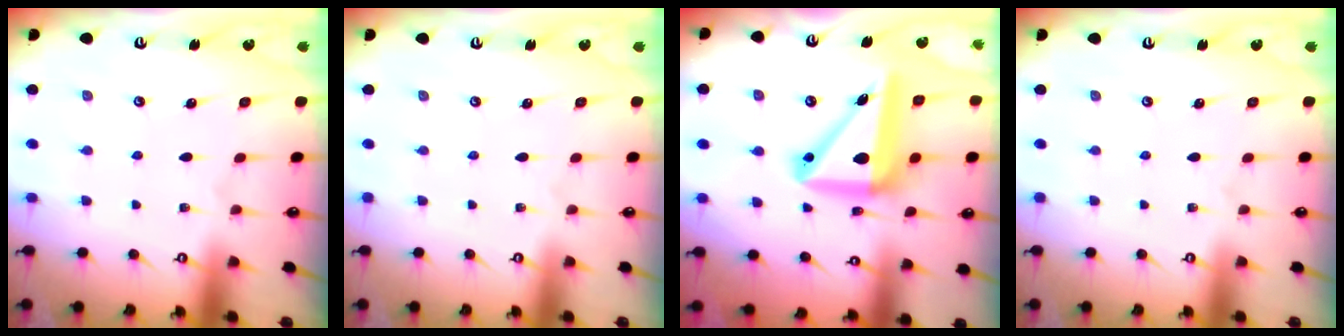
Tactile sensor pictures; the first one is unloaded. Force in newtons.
{"total": 0.0}
{"total": 14.0, "press": 13.6, "slide": 3.3}
{"total": 0.0}